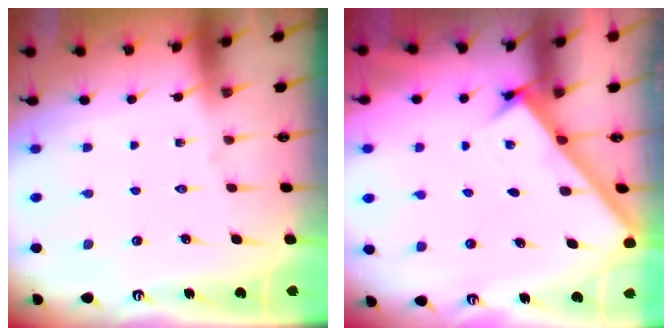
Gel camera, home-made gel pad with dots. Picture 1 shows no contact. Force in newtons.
{"total": 2.2, "press": 2.2, "slide": 0.2}